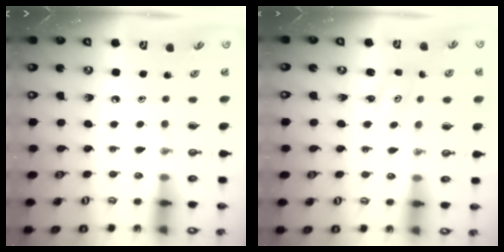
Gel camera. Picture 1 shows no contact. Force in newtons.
{"total": 2.2, "press": 2.2, "slide": 0.3}